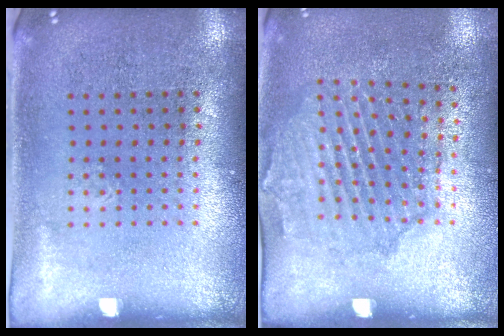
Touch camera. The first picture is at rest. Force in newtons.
{"total": 1.5, "press": 1.5, "slide": 0.4}